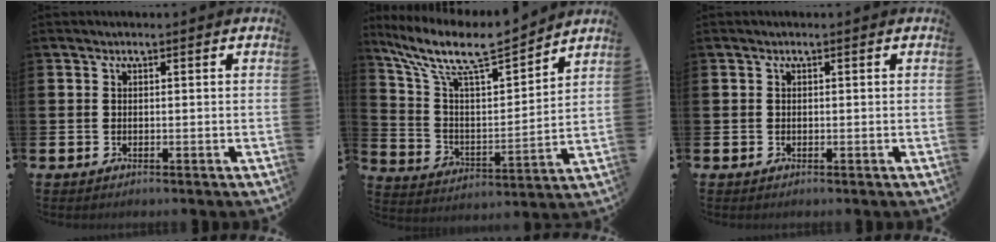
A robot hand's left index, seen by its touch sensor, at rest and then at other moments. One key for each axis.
{"total": 10.9, "fx": 9.2, "fy": 2.5, "fz": 5.2, "tx": -0.138, "ty": -0.059, "tz": 0.157}
{"total": 0.0}